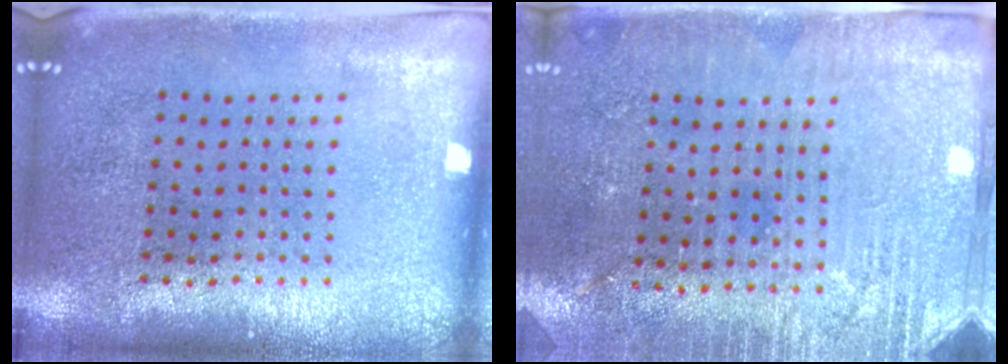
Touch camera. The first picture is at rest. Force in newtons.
{"total": 2.8, "press": 2.7, "slide": 0.6}